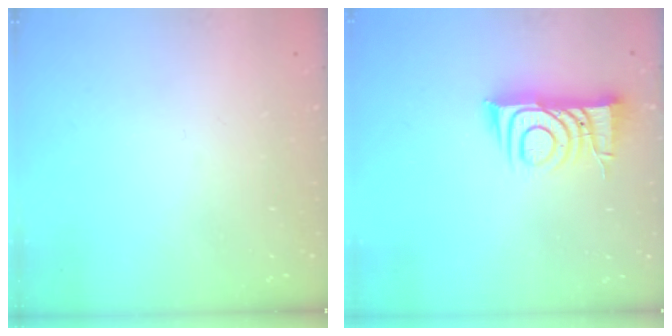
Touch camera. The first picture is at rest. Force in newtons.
{"total": 9.2, "press": 9.2, "slide": 1.1}